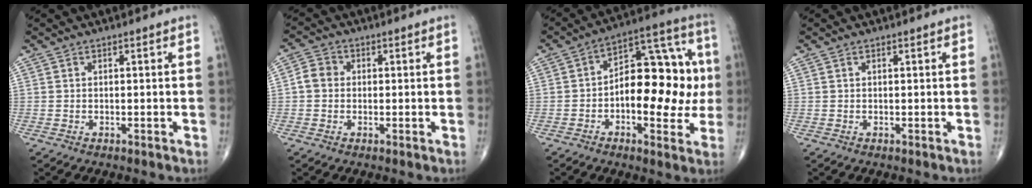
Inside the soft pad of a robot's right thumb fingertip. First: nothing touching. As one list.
[{"total": 3.6, "force": [-0.1, 3.2, 1.8], "torque": [-0.025, 0.010, -0.008]}, {"total": 18.3, "force": [-1.0, 9.3, 15.7], "torque": [-0.190, 0.040, -0.016]}, {"total": 0.0}]